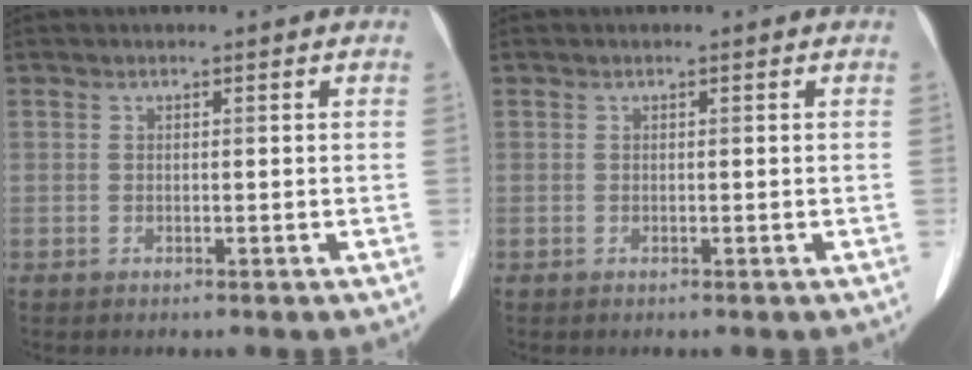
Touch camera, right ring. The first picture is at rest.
{"total": 0.0}